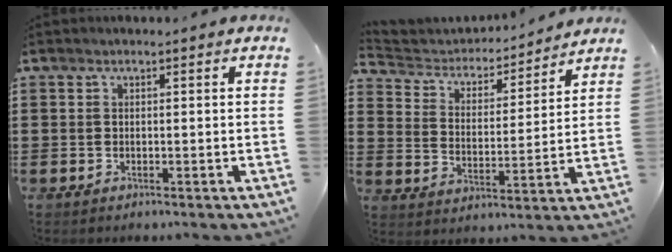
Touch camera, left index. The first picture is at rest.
{"total": 3.5, "force": [3.3, 1.2, 0.3], "torque": [-0.031, -0.026, 0.048]}